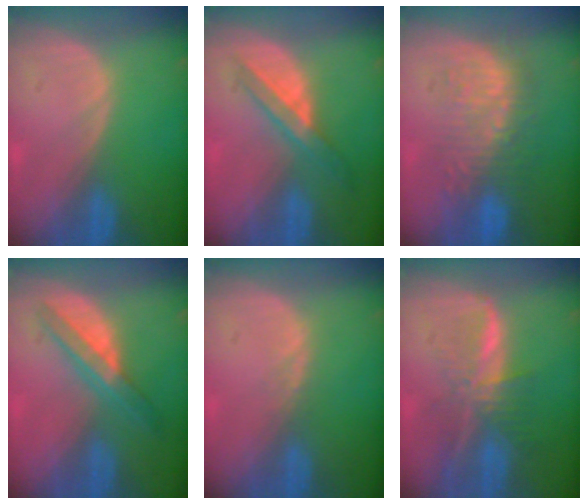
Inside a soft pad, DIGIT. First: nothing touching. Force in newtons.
{"total": 5.8, "press": 5.2, "slide": 2.6}
{"total": 9.2, "press": 8.7, "slide": 2.7}
{"total": 6.6, "press": 5.7, "slide": 3.4}
{"total": 0.8, "press": 0.8, "slide": 0.3}
{"total": 7.9, "press": 6.6, "slide": 4.2}